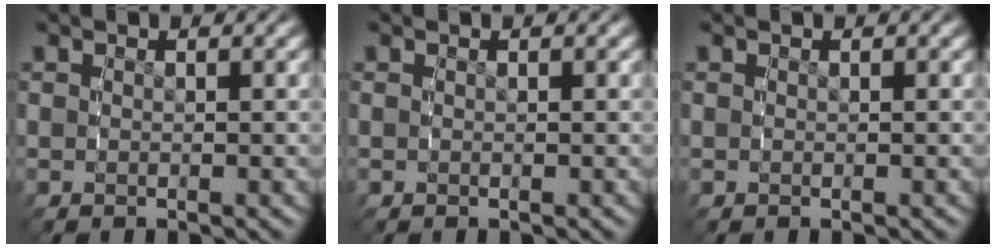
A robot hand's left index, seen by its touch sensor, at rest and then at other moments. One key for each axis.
{"total": 0.0}
{"total": 0.0}